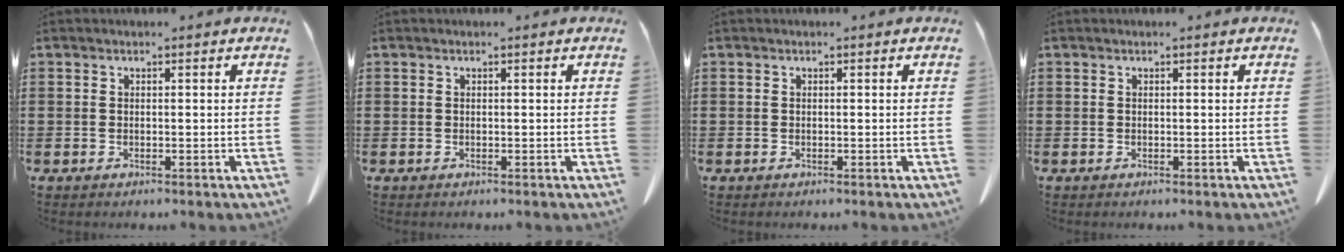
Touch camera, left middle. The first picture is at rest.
{"total": 0.0}
{"total": 0.0}
{"total": 0.0}